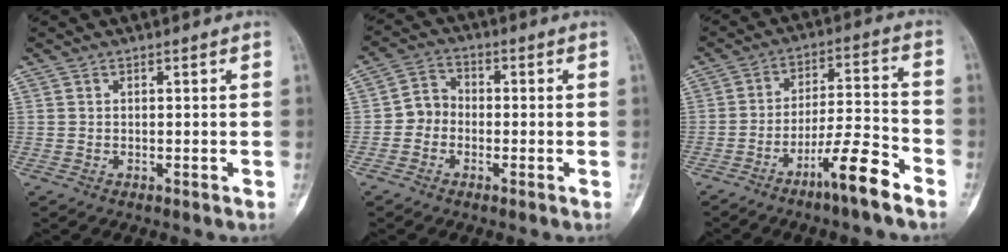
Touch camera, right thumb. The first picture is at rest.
{"total": 4.8, "force": [-1.3, 4.2, 2.0], "torque": [-0.015, 0.018, -0.038]}
{"total": 10.5, "force": [-6.8, 1.1, 7.9], "torque": [-0.142, 0.049, -0.120]}